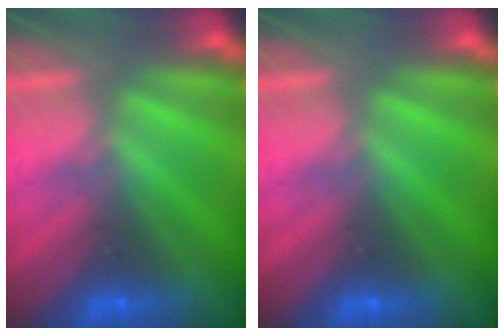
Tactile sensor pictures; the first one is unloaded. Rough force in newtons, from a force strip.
{"total": 0.0}